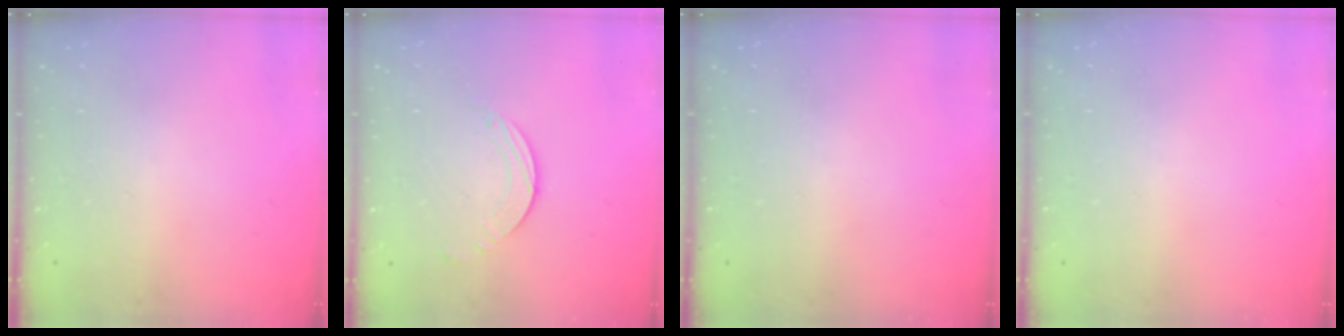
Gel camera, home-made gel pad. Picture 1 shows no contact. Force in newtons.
{"total": 2.0, "press": 2.0, "slide": 0.2}
{"total": 0.0}
{"total": 0.0}